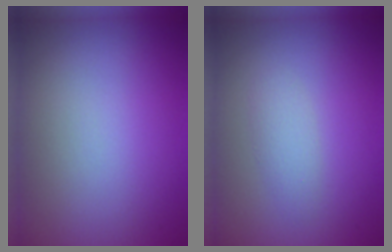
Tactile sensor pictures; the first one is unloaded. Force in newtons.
{"total": 1.4, "press": 1.4, "slide": 0.1}